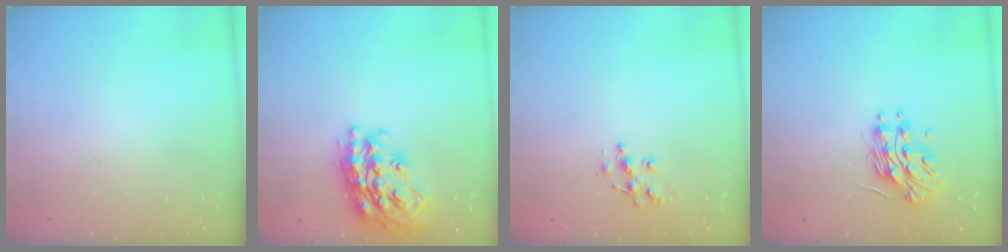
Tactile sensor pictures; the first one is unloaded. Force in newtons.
{"total": 23.5, "press": 23.4, "slide": 2.0}
{"total": 8.5, "press": 8.4, "slide": 0.6}
{"total": 14.0, "press": 13.9, "slide": 0.8}